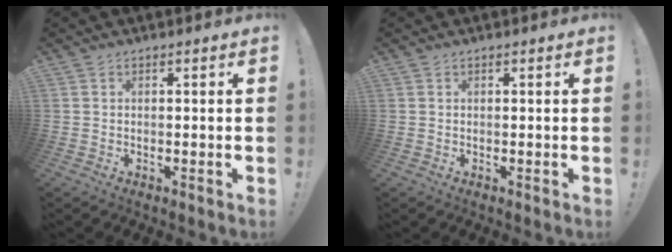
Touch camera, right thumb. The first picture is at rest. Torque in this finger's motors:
{"motor_torque": [0.00, 0.00, 0.01, -0.01, 0.00]}